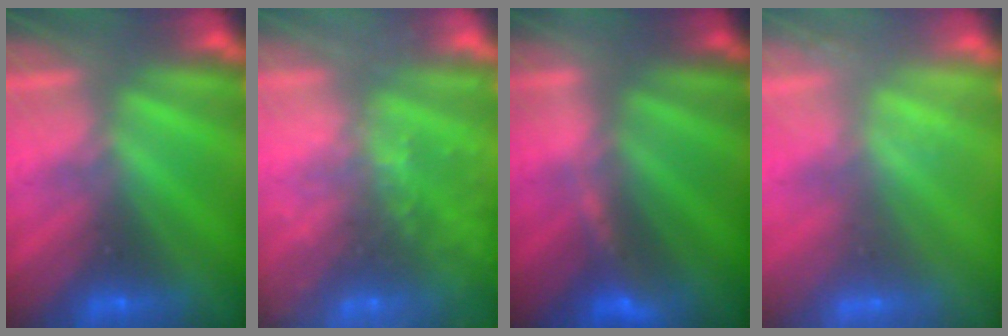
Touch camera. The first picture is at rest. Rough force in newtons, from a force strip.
{"total": 7.0}
{"total": 3.3}
{"total": 2.0}